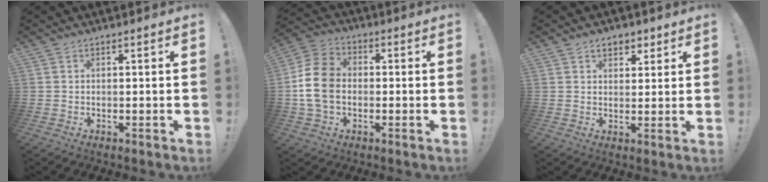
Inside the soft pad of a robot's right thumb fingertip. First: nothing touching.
{"total": 13.6, "force": [-1.1, 10.1, 9.0], "torque": [-0.165, 0.019, -0.018]}
{"total": 4.7, "force": [2.5, 3.3, 2.1], "torque": [-0.026, -0.005, 0.044]}